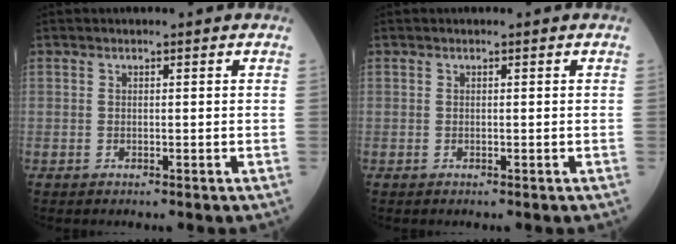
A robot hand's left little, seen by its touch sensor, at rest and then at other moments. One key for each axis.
{"total": 0.0}